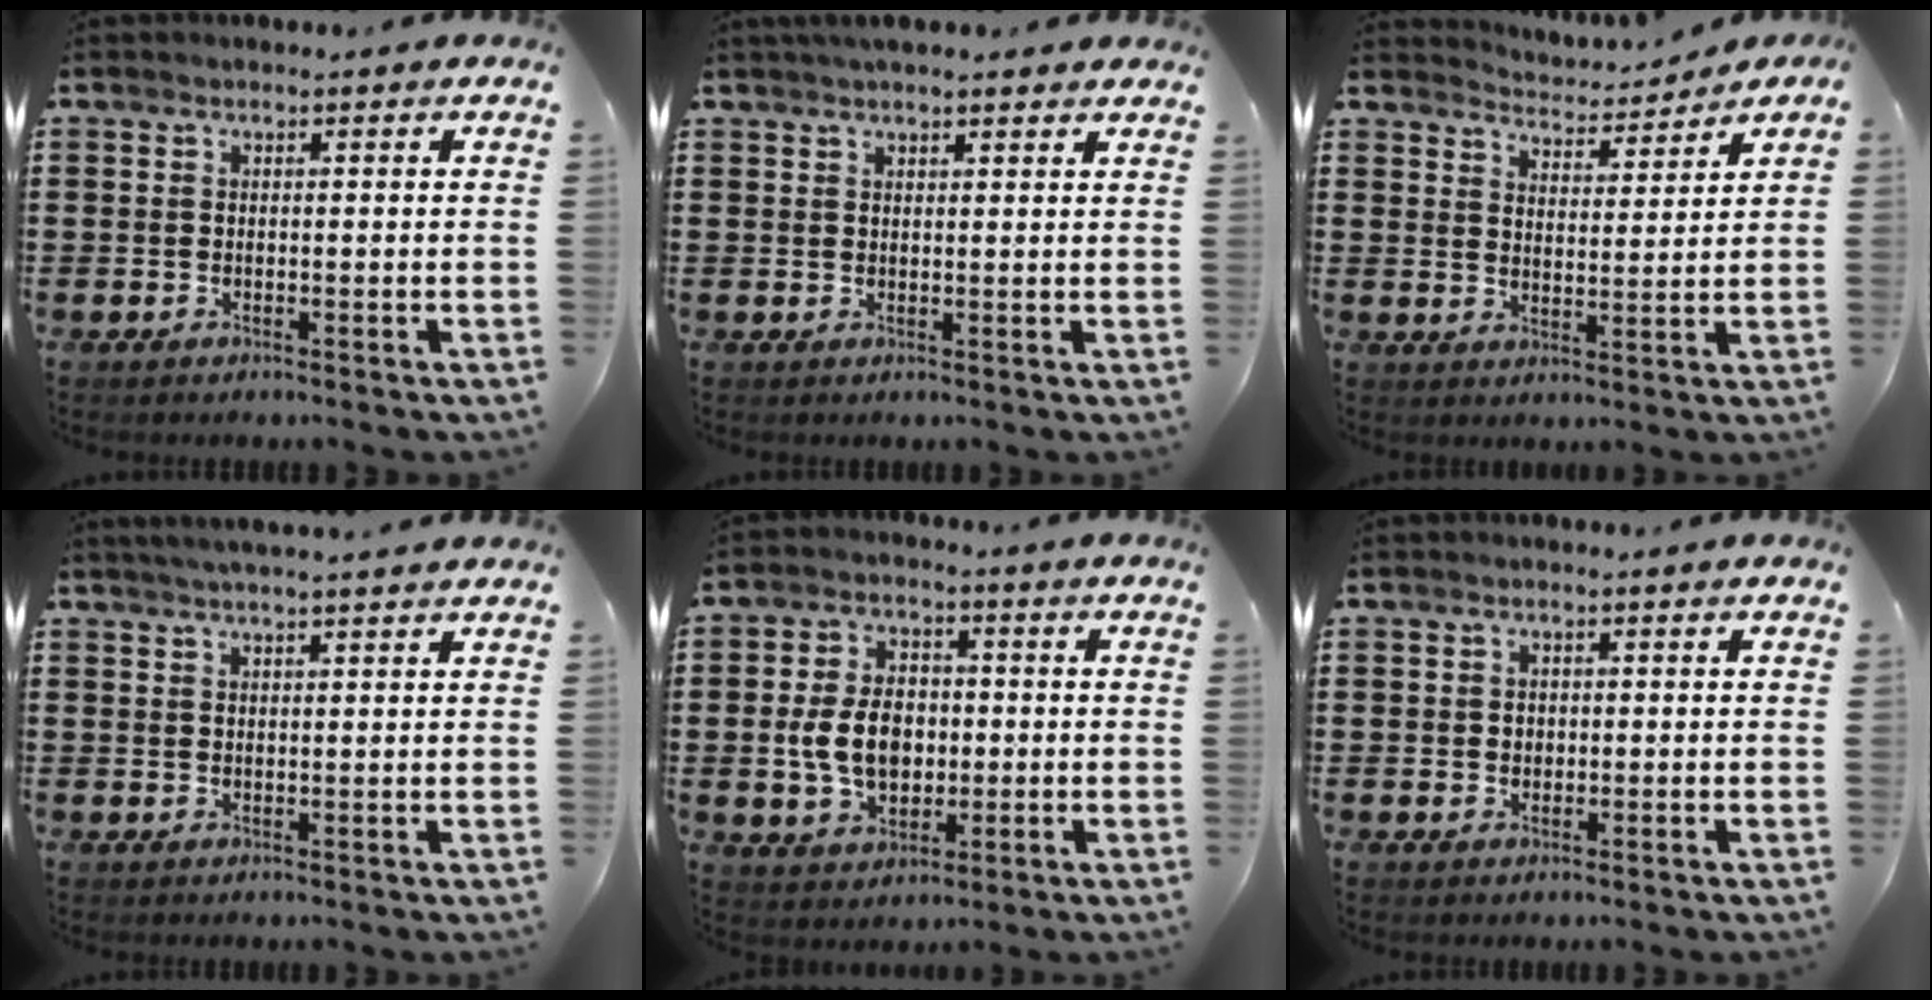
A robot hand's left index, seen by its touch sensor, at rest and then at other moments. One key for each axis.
{"total": 2.6, "fx": 2.2, "fy": 0.5, "fz": 1.1, "tx": -0.026, "ty": 0.004, "tz": 0.042}
{"total": 3.6, "fx": 3.6, "fy": 0.5, "fz": 0.1, "tx": -0.021, "ty": -0.021, "tz": 0.060}
{"total": 2.3, "fx": 2.1, "fy": -0.5, "fz": 0.9, "tx": -0.020, "ty": 0.000, "tz": 0.039}
{"total": 8.1, "fx": -0.4, "fy": 5.7, "fz": 5.8, "tx": -0.126, "ty": 0.008, "tz": -0.013}
{"total": 1.1, "fx": 0.2, "fy": 1.0, "fz": 0.5, "tx": -0.012, "ty": 0.007, "tz": 0.004}